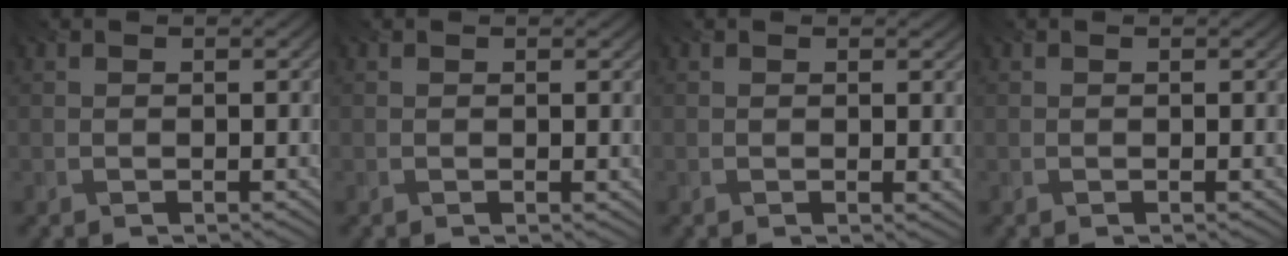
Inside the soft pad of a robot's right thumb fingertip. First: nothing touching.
{"total": 0.7, "force": [0.4, 0.1, 0.5], "torque": [-0.009, -0.002, 0.006]}
{"total": 1.3, "force": [0.6, 0.4, 1.1], "torque": [-0.018, -0.004, 0.008]}
{"total": 0.0}